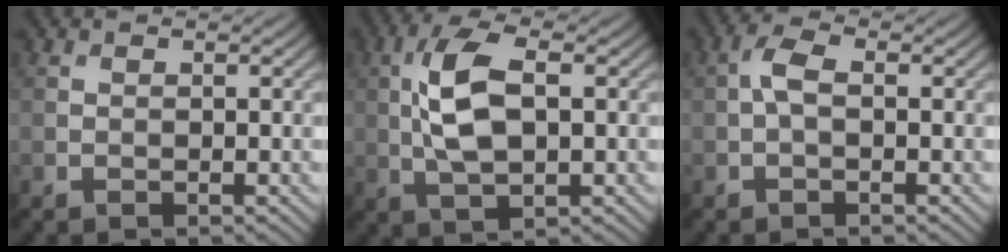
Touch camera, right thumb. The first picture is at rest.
{"total": 8.0, "force": [0.8, 3.6, 7.1], "torque": [-0.153, 0.012, 0.009]}
{"total": 2.4, "force": [-0.1, 1.2, 2.1], "torque": [-0.047, 0.009, -0.008]}